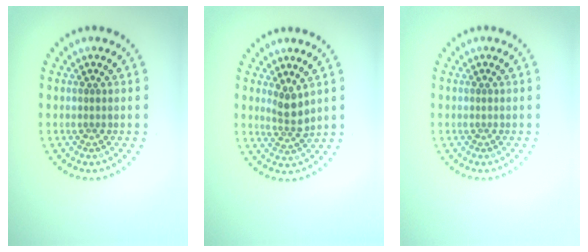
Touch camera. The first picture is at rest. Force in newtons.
{"total": 2.3, "press": 1.8, "slide": 1.3}
{"total": 0.0}